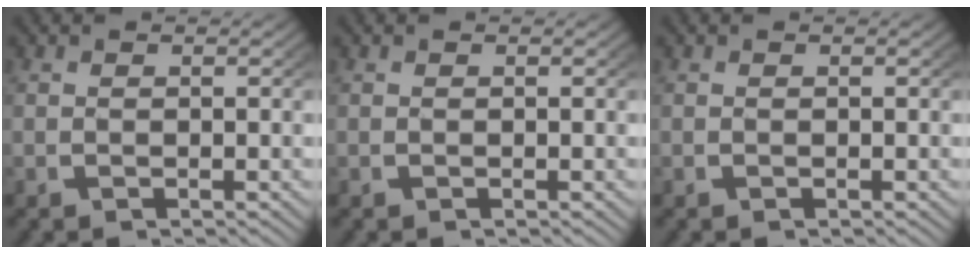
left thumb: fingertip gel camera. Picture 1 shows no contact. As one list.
[{"total": 0.0}, {"total": 0.0}]